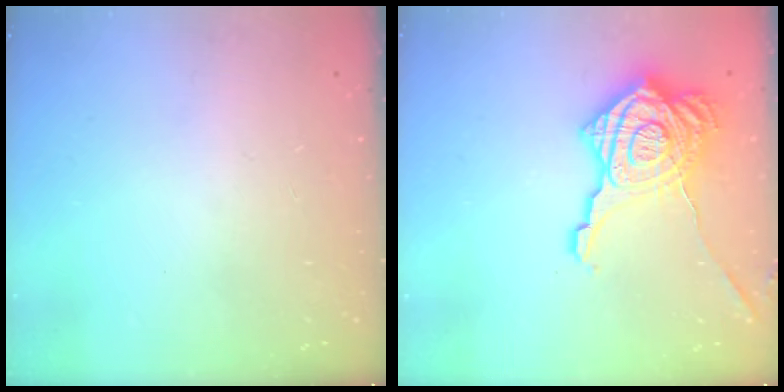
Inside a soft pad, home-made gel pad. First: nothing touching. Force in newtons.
{"total": 26.8, "press": 26.7, "slide": 2.1}